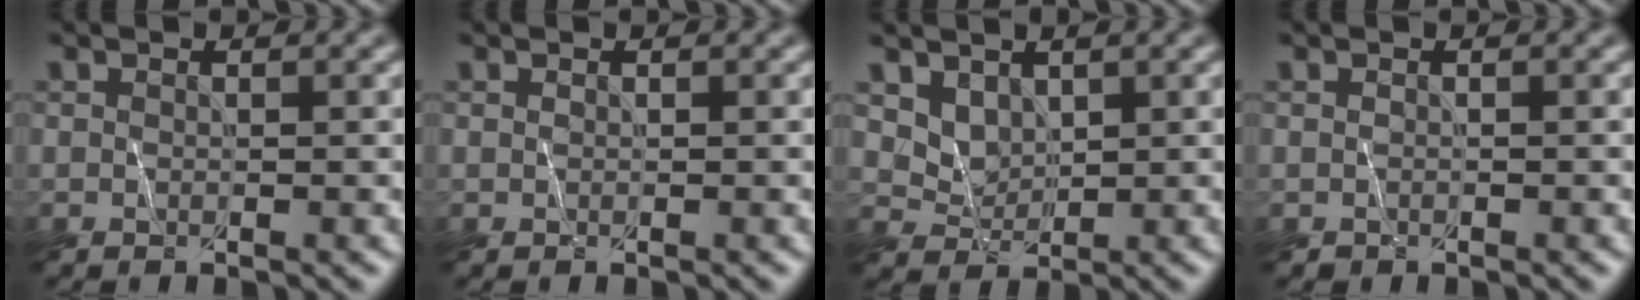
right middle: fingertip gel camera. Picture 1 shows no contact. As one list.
[{"total": 0.0}, {"total": 2.1, "force": [1.7, 1.2, 0.1], "torque": [-0.011, -0.013, 0.041]}, {"total": 0.9, "force": [-0.4, 0.7, 0.5], "torque": [-0.008, -0.004, -0.008]}]